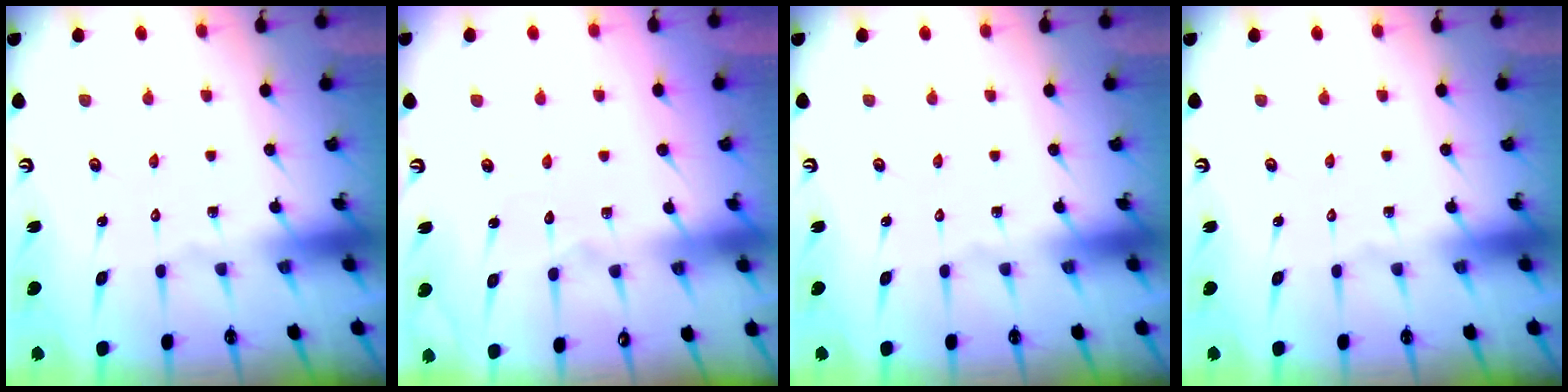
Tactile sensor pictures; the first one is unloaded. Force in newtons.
{"total": 2.9, "press": 2.9, "slide": 0.2}
{"total": 0.0}
{"total": 0.0}